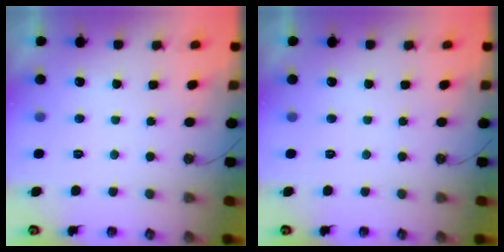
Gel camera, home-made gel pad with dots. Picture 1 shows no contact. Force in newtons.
{"total": 0.0}